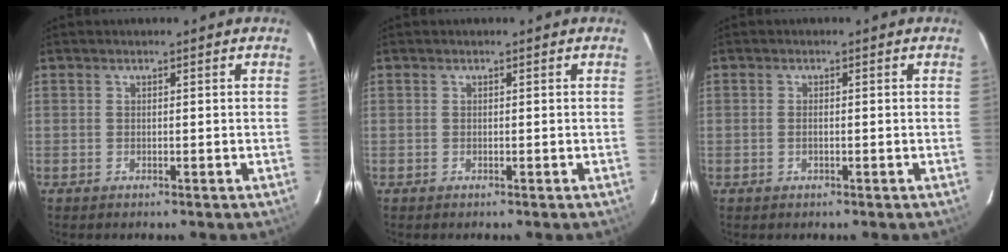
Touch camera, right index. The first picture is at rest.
{"total": 0.0}
{"total": 1.0, "force": [-0.3, 0.5, 0.8], "torque": [-0.017, 0.002, -0.007]}